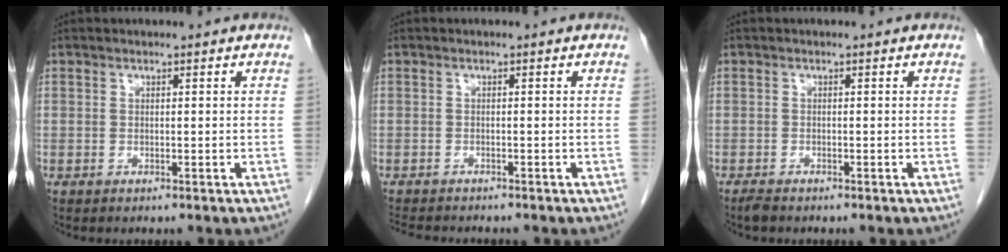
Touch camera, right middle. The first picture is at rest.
{"total": 5.0, "force": [-4.6, 0.8, 1.7], "torque": [-0.027, -0.012, -0.072]}
{"total": 1.2, "force": [-1.0, 0.3, 0.5], "torque": [-0.017, -0.003, -0.018]}